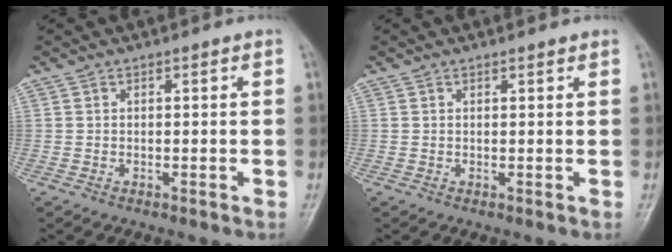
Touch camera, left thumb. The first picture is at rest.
{"total": 0.8, "force": [0.7, 0.2, 0.3], "torque": [-0.007, -0.005, 0.010]}